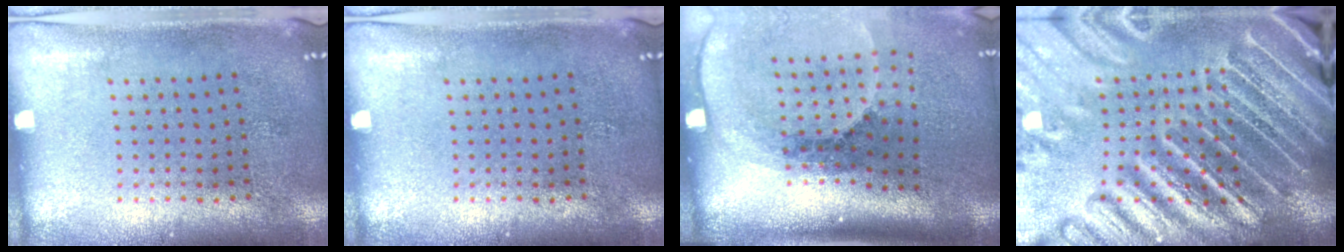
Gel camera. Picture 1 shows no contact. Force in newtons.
{"total": 0.0}
{"total": 2.8, "press": 1.9, "slide": 2.0}
{"total": 5.7, "press": 4.9, "slide": 2.9}